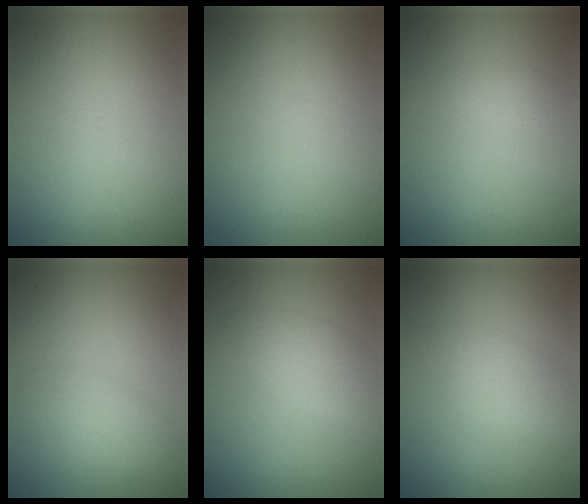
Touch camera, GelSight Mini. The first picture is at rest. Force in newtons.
{"total": 0.0}
{"total": 0.9, "press": 0.9, "slide": 0.1}
{"total": 2.4, "press": 2.4, "slide": 0.2}
{"total": 2.6, "press": 2.6, "slide": 0.1}
{"total": 2.7, "press": 2.6, "slide": 0.0}